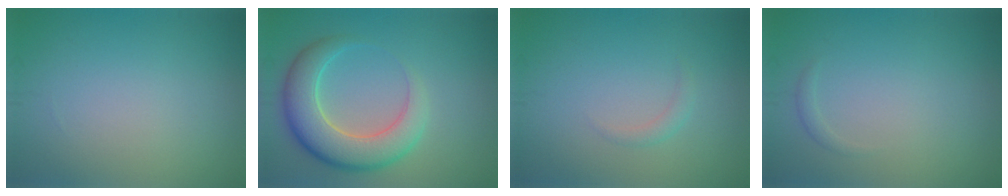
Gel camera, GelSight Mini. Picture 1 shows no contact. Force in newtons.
{"total": 6.8, "press": 6.7, "slide": 0.6}
{"total": 0.9, "press": 0.9, "slide": 0.1}
{"total": 0.6, "press": 0.6, "slide": 0.0}